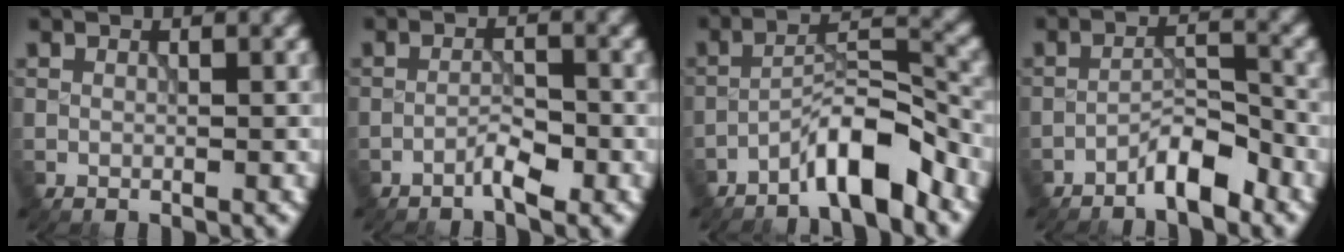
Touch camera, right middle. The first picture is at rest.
{"total": 1.9, "force": [-1.4, 0.2, 1.3], "torque": [-0.020, 0.007, -0.029]}
{"total": 5.8, "force": [-4.2, 1.1, 3.9], "torque": [-0.060, 0.015, -0.080]}
{"total": 3.5, "force": [-2.7, 0.8, 2.1], "torque": [-0.033, 0.015, -0.051]}